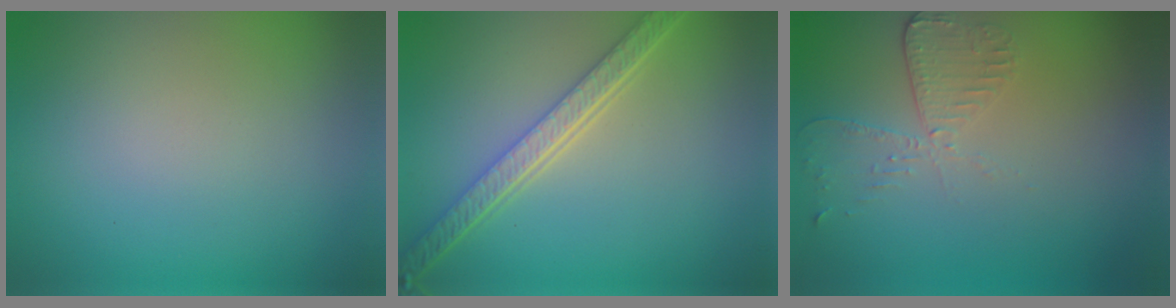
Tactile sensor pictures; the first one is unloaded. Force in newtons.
{"total": 5.5, "press": 4.1, "slide": 3.6}
{"total": 2.9, "press": 2.6, "slide": 1.4}